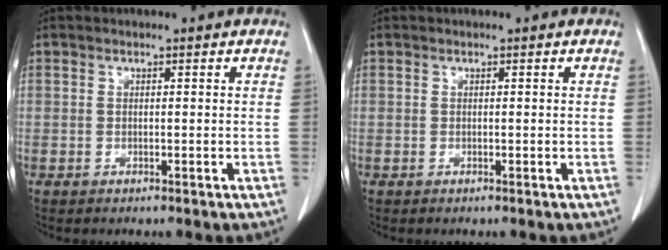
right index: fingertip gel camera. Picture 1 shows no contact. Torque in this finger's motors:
{"motor_torque": [0.00, 0.00, 0.00, 0.00]}